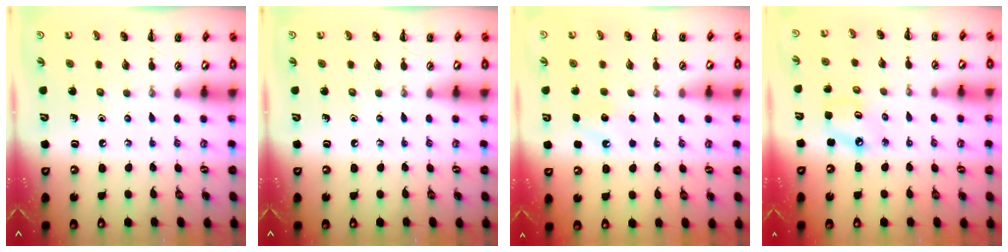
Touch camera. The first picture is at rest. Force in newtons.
{"total": 0.0}
{"total": 6.2, "press": 6.0, "slide": 1.8}
{"total": 4.2, "press": 4.1, "slide": 0.5}